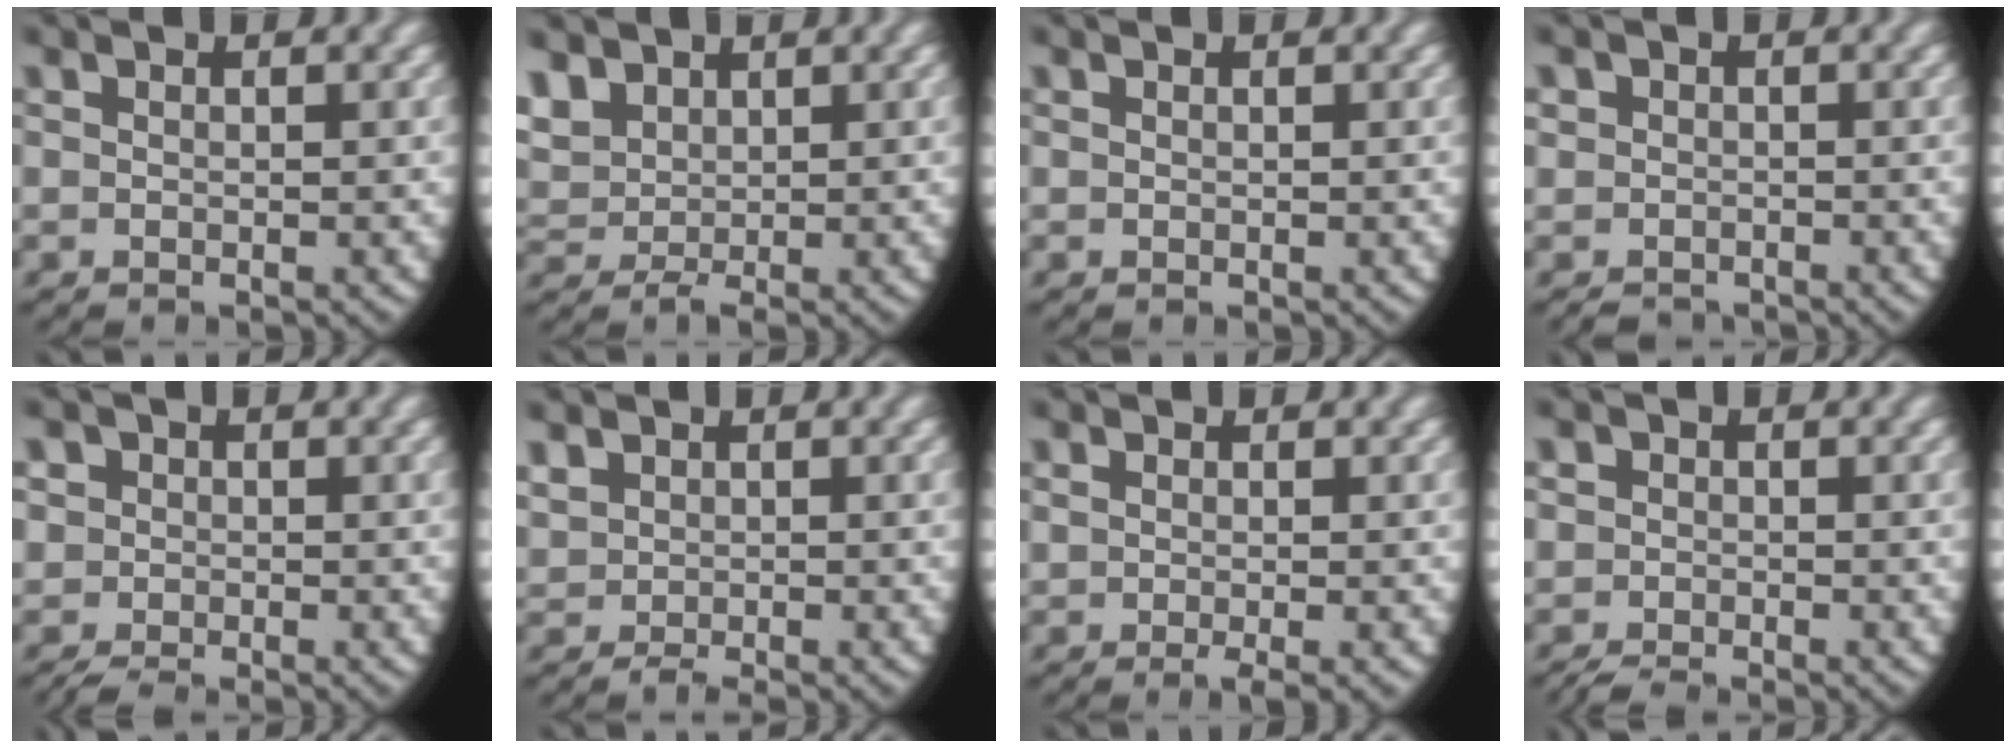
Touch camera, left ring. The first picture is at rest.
{"total": 3.8, "force": [1.3, 3.1, 1.9], "torque": [-0.056, -0.013, 0.035]}
{"total": 0.0}
{"total": 2.3, "force": [-1.3, 1.9, 0.2], "torque": [-0.010, -0.013, -0.020]}
{"total": 3.4, "force": [-0.7, 3.1, 0.9], "torque": [-0.029, -0.006, -0.017]}
{"total": 2.1, "force": [0.2, 1.9, 1.0], "torque": [-0.037, -0.014, 0.013]}
{"total": 1.9, "force": [-1.0, 0.8, 1.4], "torque": [-0.028, -0.010, -0.007]}
{"total": 1.9, "force": [-1.4, 1.3, 0.1], "torque": [-0.005, -0.007, -0.026]}